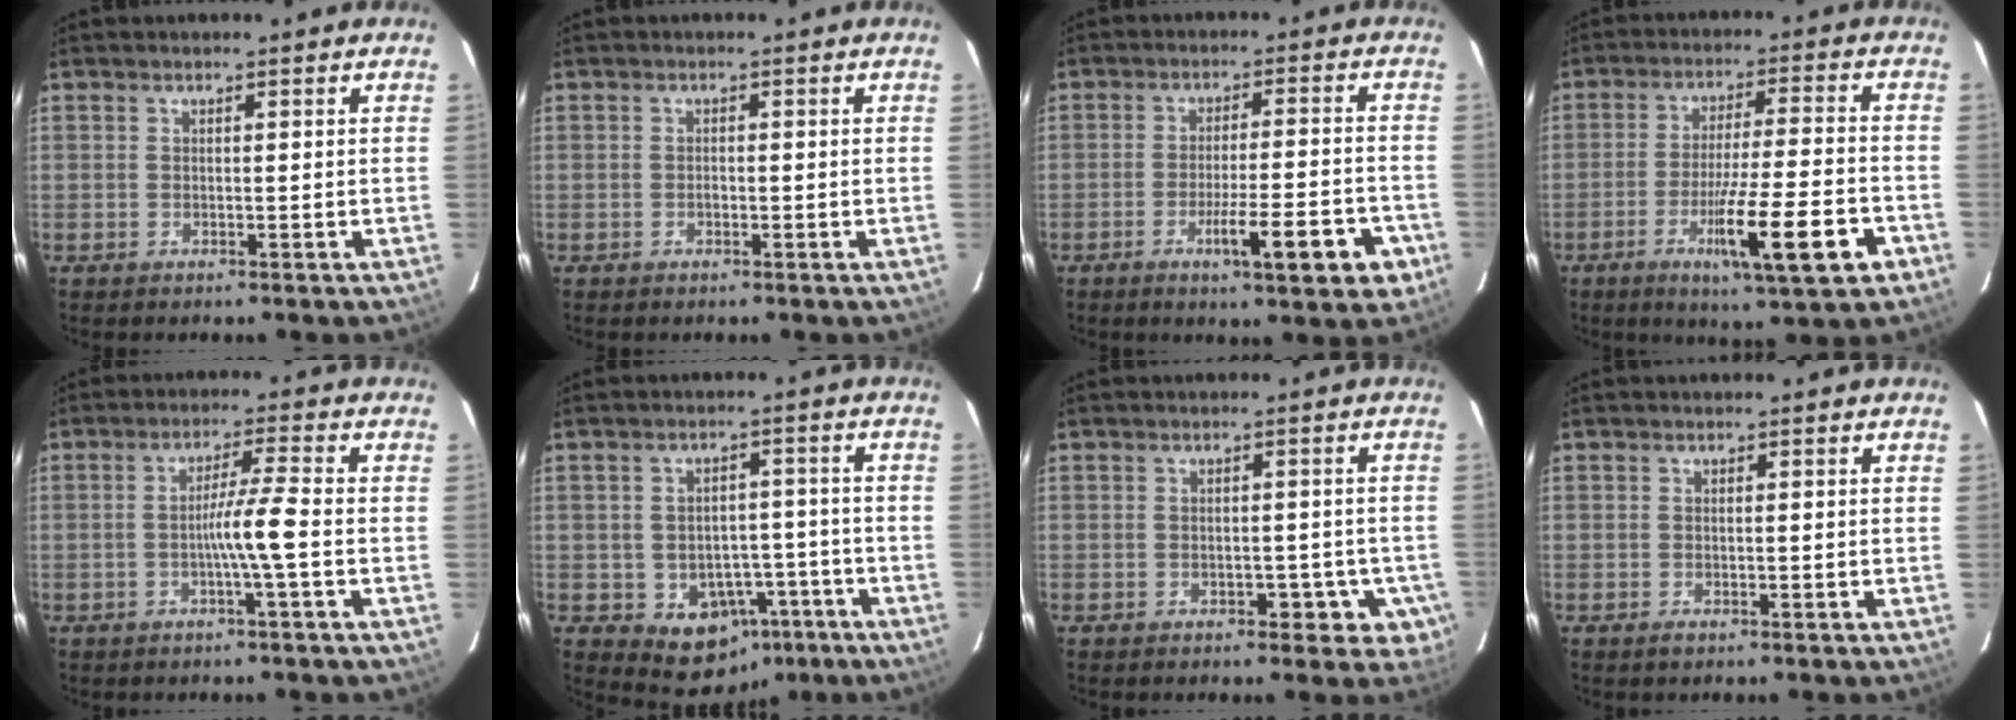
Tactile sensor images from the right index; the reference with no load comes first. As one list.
[{"total": 0.6, "force": [-0.3, 0.3, 0.4], "torque": [-0.009, 0.002, -0.006]}, {"total": 10.1, "force": [-4.8, 1.4, 8.8], "torque": [-0.121, -0.001, -0.063]}, {"total": 13.5, "force": [-5.9, 0.6, 12.1], "torque": [-0.199, -0.018, -0.087]}, {"total": 5.1, "force": [-1.3, -1.1, 4.8], "torque": [-0.085, 0.004, -0.023]}, {"total": 8.7, "force": [-3.8, 6.8, 4.0], "torque": [-0.050, 0.019, -0.041]}, {"total": 4.9, "force": [-2.4, 3.1, 2.8], "torque": [-0.012, 0.013, -0.026]}, {"total": 0.6, "force": [-0.4, 0.4, 0.4], "torque": [-0.005, 0.000, -0.004]}]